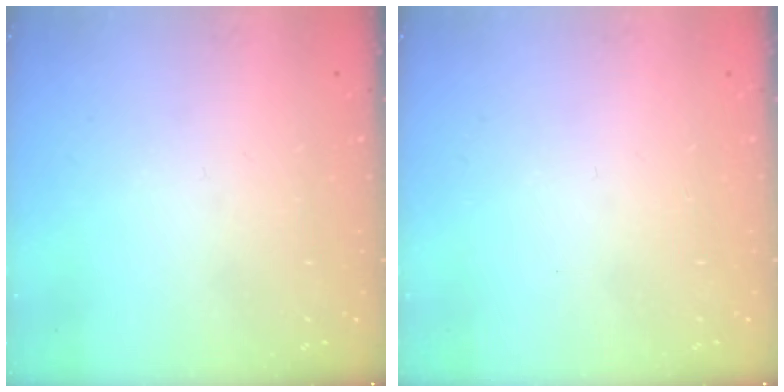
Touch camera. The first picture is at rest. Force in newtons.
{"total": 1.5, "press": 1.5, "slide": 0.1}